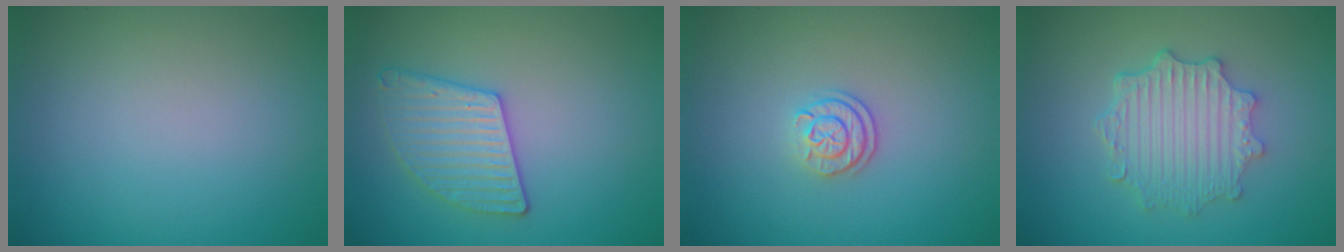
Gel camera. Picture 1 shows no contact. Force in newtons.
{"total": 3.1, "press": 3.1, "slide": 0.3}
{"total": 2.2, "press": 1.8, "slide": 1.3}
{"total": 4.5, "press": 3.7, "slide": 2.7}